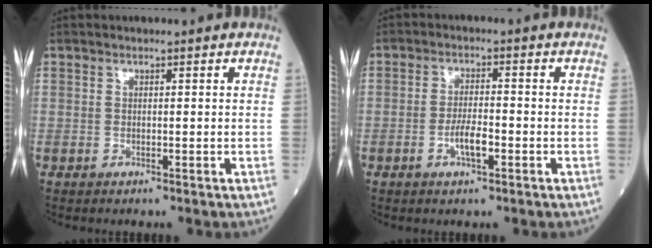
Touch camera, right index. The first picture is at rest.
{"total": 4.0, "force": [-1.5, 0.9, 3.6], "torque": [-0.068, 0.002, -0.029]}